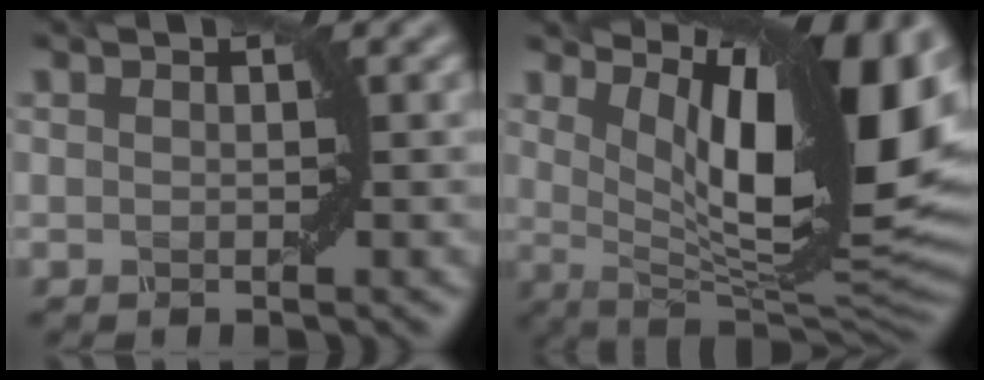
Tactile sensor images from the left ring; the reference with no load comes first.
{"total": 15.7, "force": [5.4, 5.3, 13.8], "torque": [-0.182, -0.004, 0.099]}